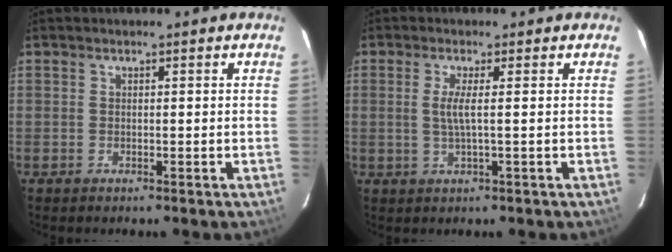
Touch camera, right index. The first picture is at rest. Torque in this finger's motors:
{"motor_torque": [0.05, 0.01, 0.21, 0.02]}